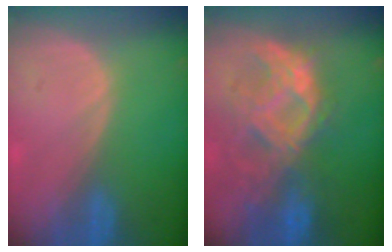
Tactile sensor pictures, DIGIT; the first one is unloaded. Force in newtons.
{"total": 9.6, "press": 8.9, "slide": 3.8}